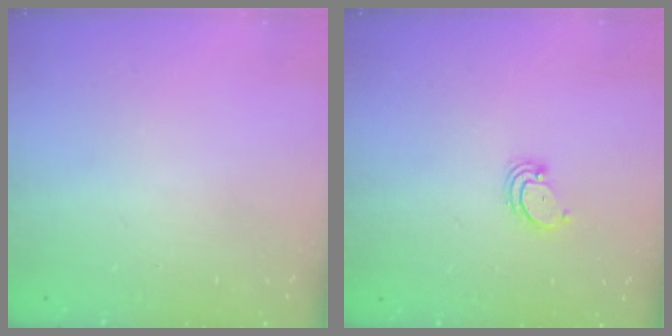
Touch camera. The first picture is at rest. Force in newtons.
{"total": 2.3, "press": 2.3, "slide": 0.2}